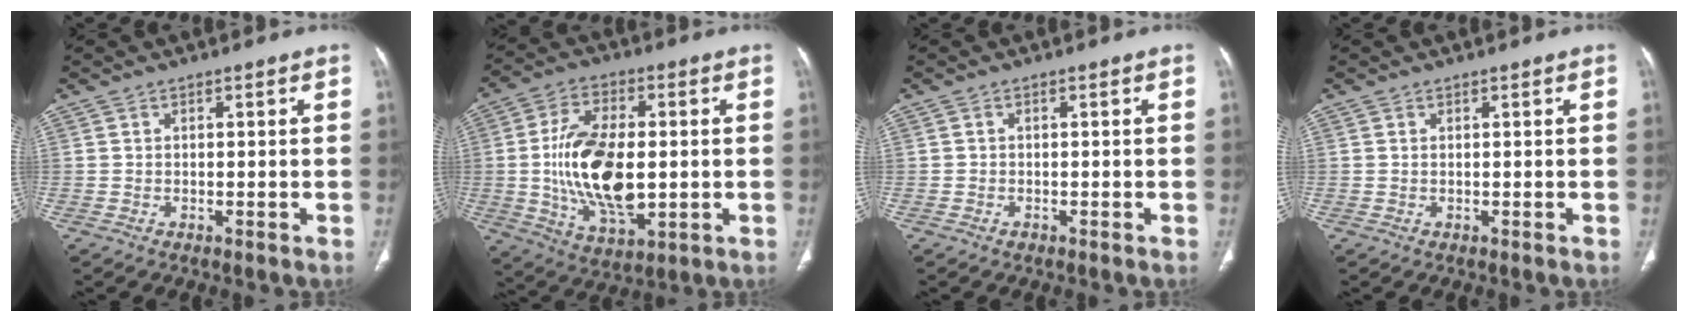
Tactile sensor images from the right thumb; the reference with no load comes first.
{"total": 17.9, "force": [-0.6, 9.3, 15.2], "torque": [-0.276, -0.007, -0.003]}
{"total": 0.7, "force": [-0.4, 0.5, 0.2], "torque": [-0.001, 0.002, -0.008]}
{"total": 0.0}